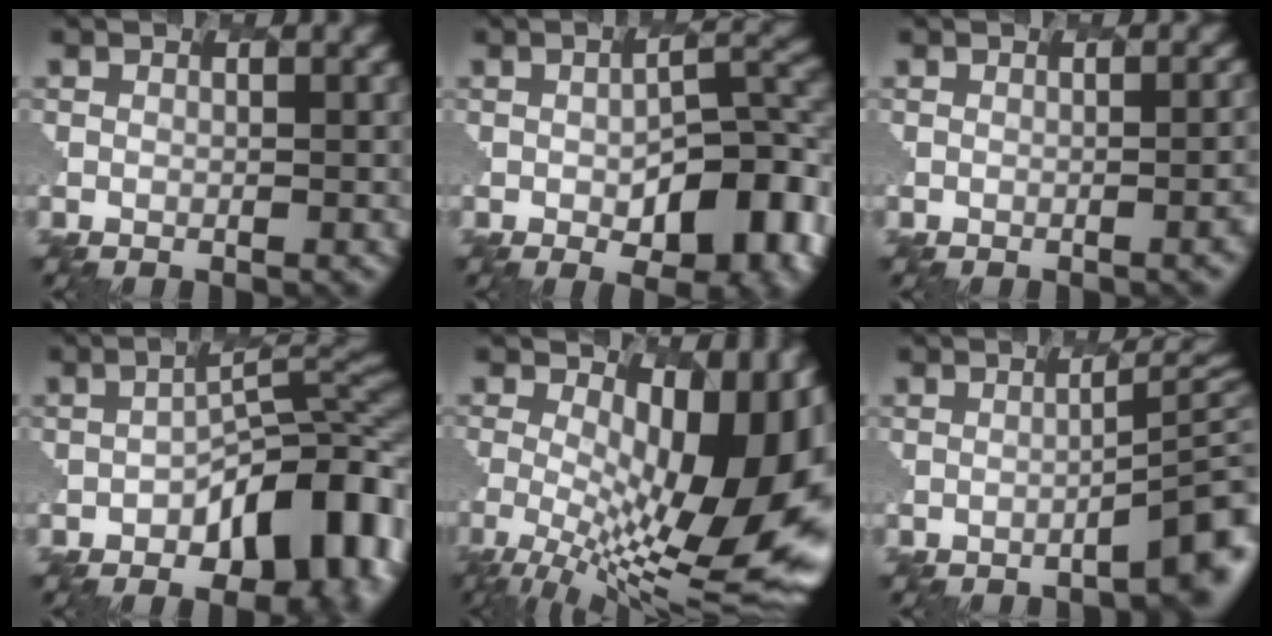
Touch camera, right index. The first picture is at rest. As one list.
[{"total": 9.3, "force": [-3.0, 4.1, 7.8], "torque": [-0.112, -0.004, -0.048]}, {"total": 4.5, "force": [-0.6, 2.0, 4.0], "torque": [-0.016, 0.009, -0.011]}, {"total": 10.9, "force": [-4.2, 5.2, 8.6], "torque": [-0.107, 0.001, -0.077]}, {"total": 14.7, "force": [-0.3, 6.7, 13.0], "torque": [-0.175, -0.012, 0.009]}, {"total": 5.9, "force": [-1.6, 1.6, 5.5], "torque": [-0.053, 0.002, -0.027]}]